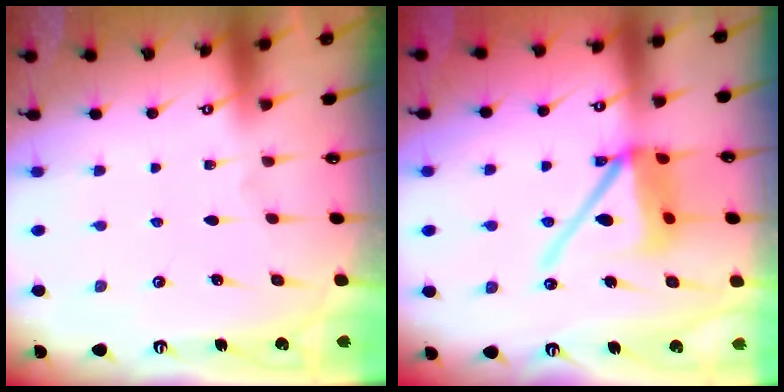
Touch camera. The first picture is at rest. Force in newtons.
{"total": 14.9, "press": 14.8, "slide": 2.0}